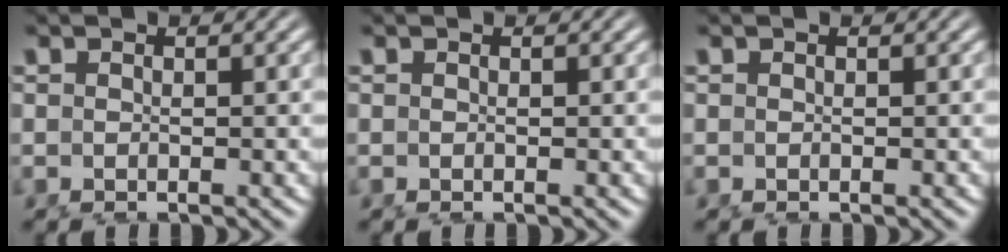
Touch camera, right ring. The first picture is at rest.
{"total": 0.0}
{"total": 0.0}